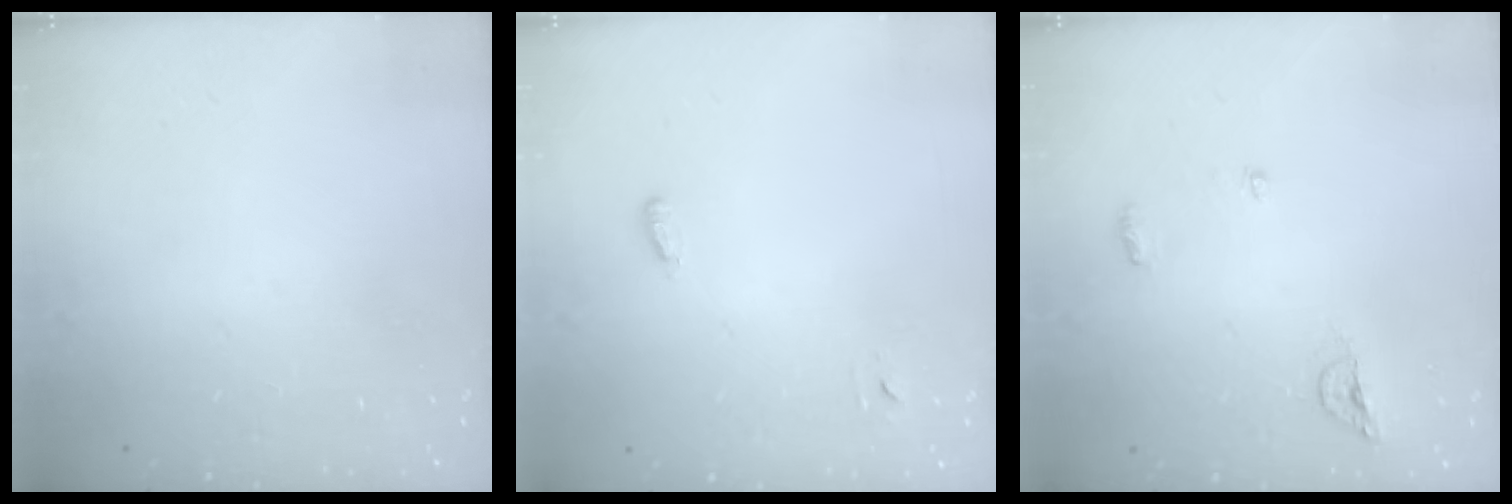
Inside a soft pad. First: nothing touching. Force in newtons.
{"total": 3.7, "press": 3.3, "slide": 1.6}
{"total": 5.9, "press": 5.8, "slide": 1.0}